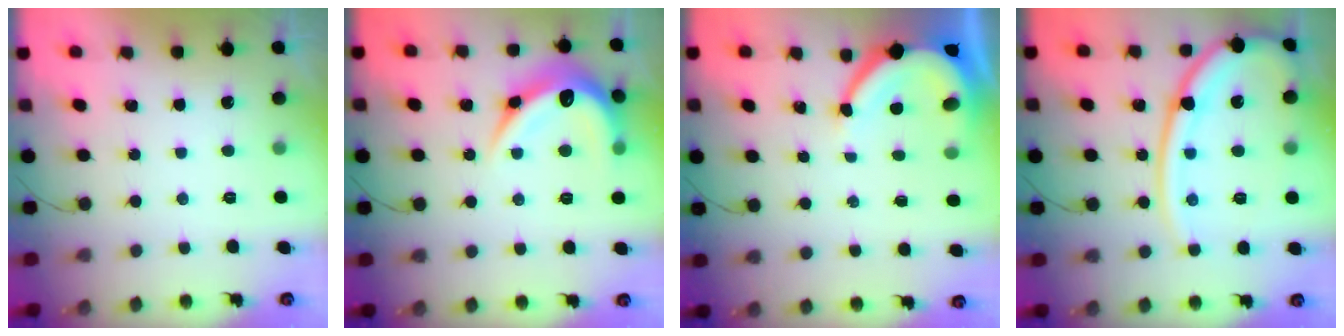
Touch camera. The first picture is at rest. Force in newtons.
{"total": 15.6, "press": 15.6, "slide": 0.4}
{"total": 8.5, "press": 8.4, "slide": 1.0}
{"total": 17.5, "press": 17.4, "slide": 1.9}